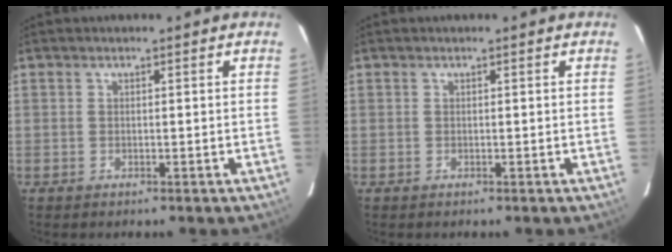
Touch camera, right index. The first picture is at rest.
{"total": 0.0}